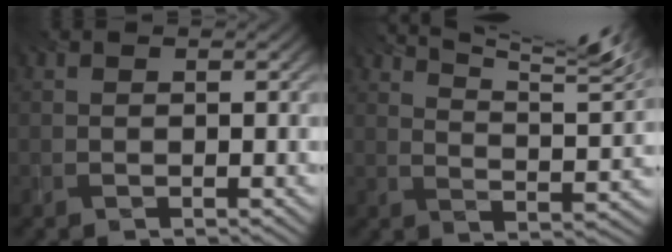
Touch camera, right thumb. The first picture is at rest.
{"total": 11.9, "force": [9.2, 2.0, 7.2], "torque": [-0.122, 0.004, 0.133]}